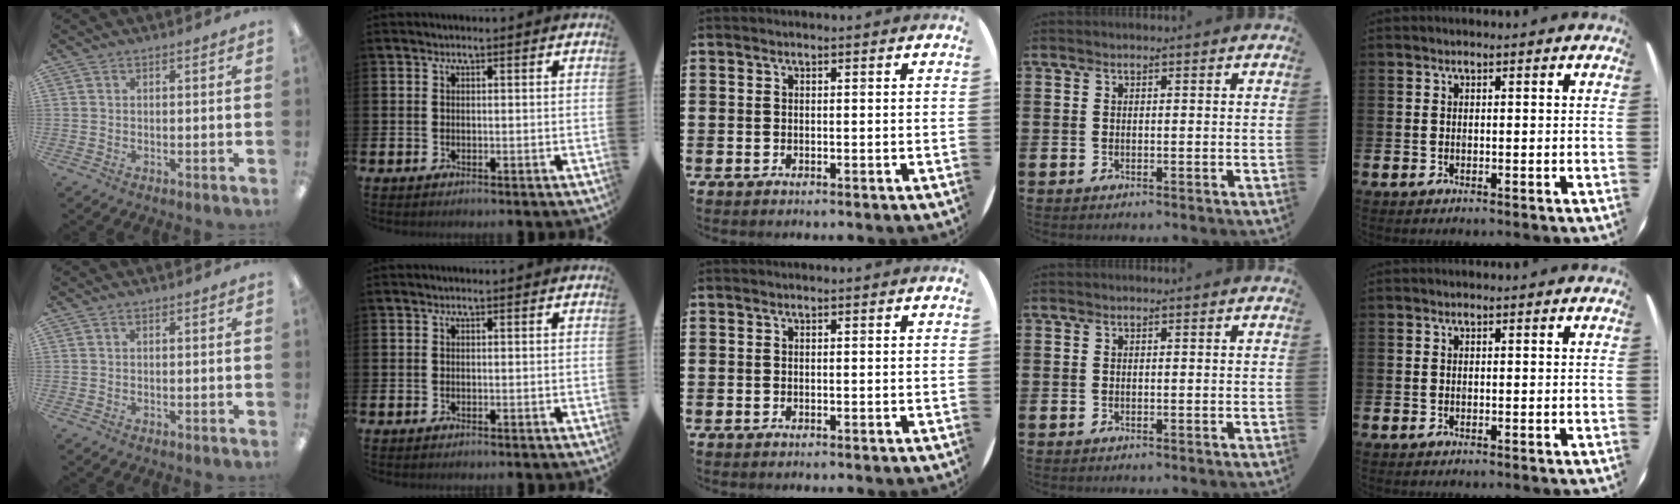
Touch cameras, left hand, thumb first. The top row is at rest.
{}